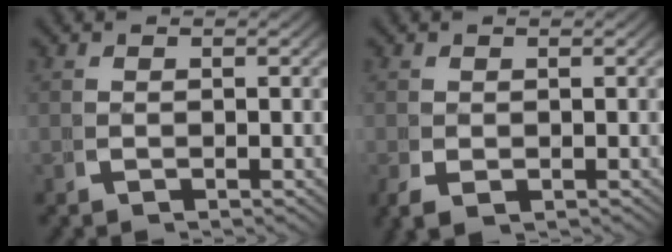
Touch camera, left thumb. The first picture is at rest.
{"total": 1.3, "force": [-0.2, 1.0, 0.9], "torque": [-0.027, -0.014, 0.006]}